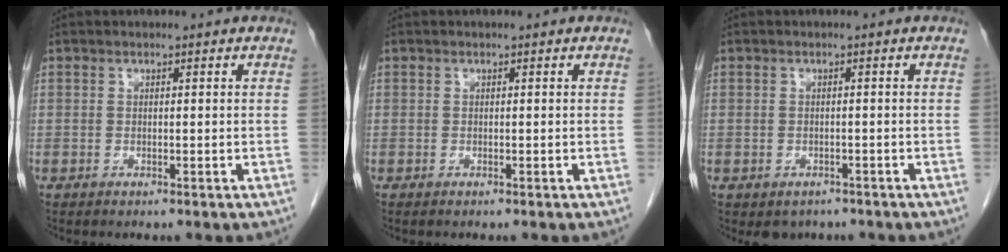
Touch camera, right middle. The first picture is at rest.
{"total": 0.0}
{"total": 2.9, "force": [-2.2, 1.9, 0.6], "torque": [-0.006, 0.003, -0.025]}